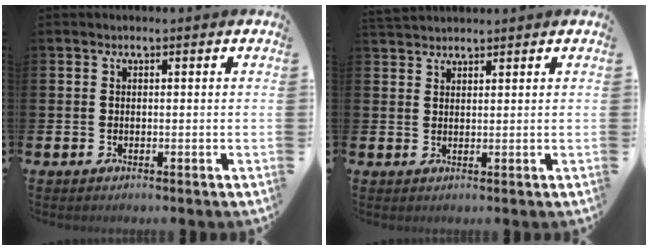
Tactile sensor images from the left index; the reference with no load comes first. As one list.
[{"total": 2.1, "force": [2.1, 0.4, 0.0], "torque": [0.001, -0.007, 0.039]}]